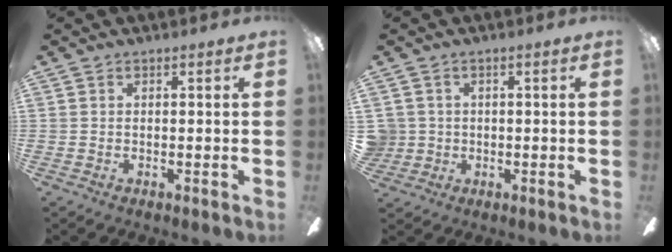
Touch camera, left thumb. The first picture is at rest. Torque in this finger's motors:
{"motor_torque": [-0.10, 0.01, 0.00, -0.01, 0.00]}